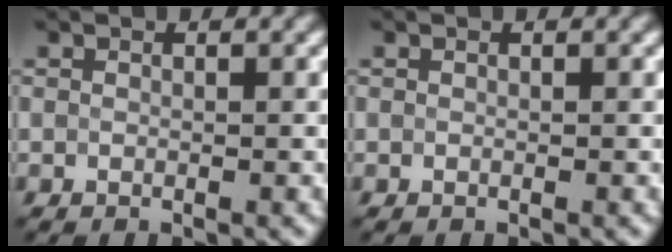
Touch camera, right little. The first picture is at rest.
{"total": 0.0}